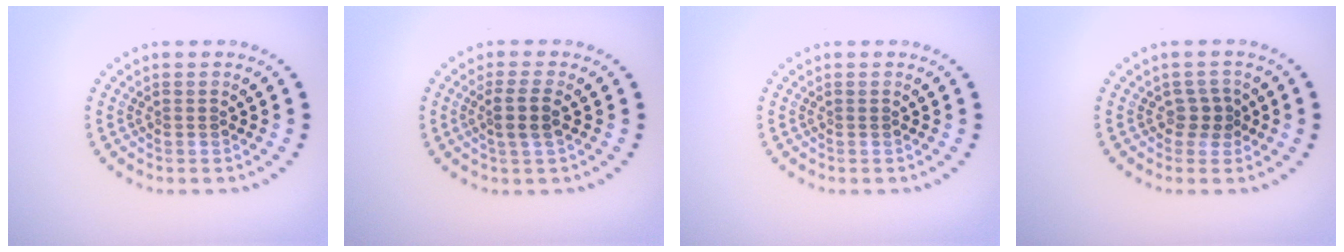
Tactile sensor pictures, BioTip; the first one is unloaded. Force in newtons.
{"total": 2.2, "press": 1.9, "slide": 1.1}
{"total": 0.0}
{"total": 1.4, "press": 1.2, "slide": 0.7}